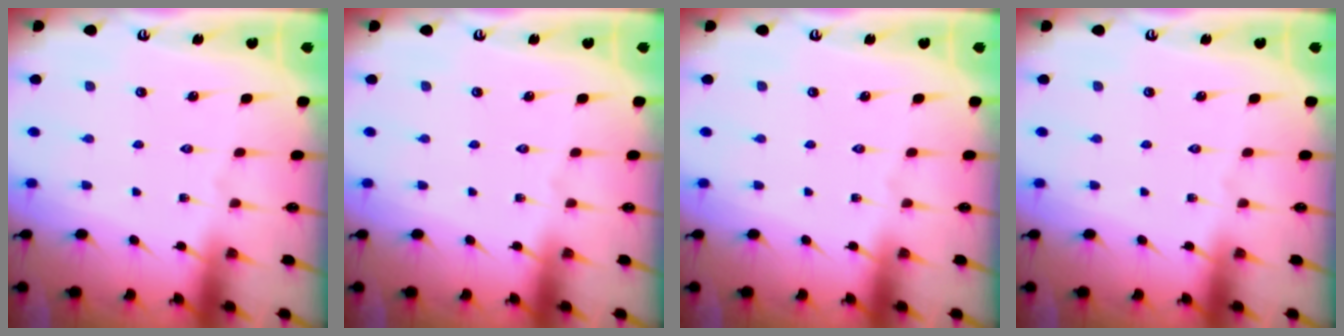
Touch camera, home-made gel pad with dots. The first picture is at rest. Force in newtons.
{"total": 0.0}
{"total": 0.0}
{"total": 0.0}